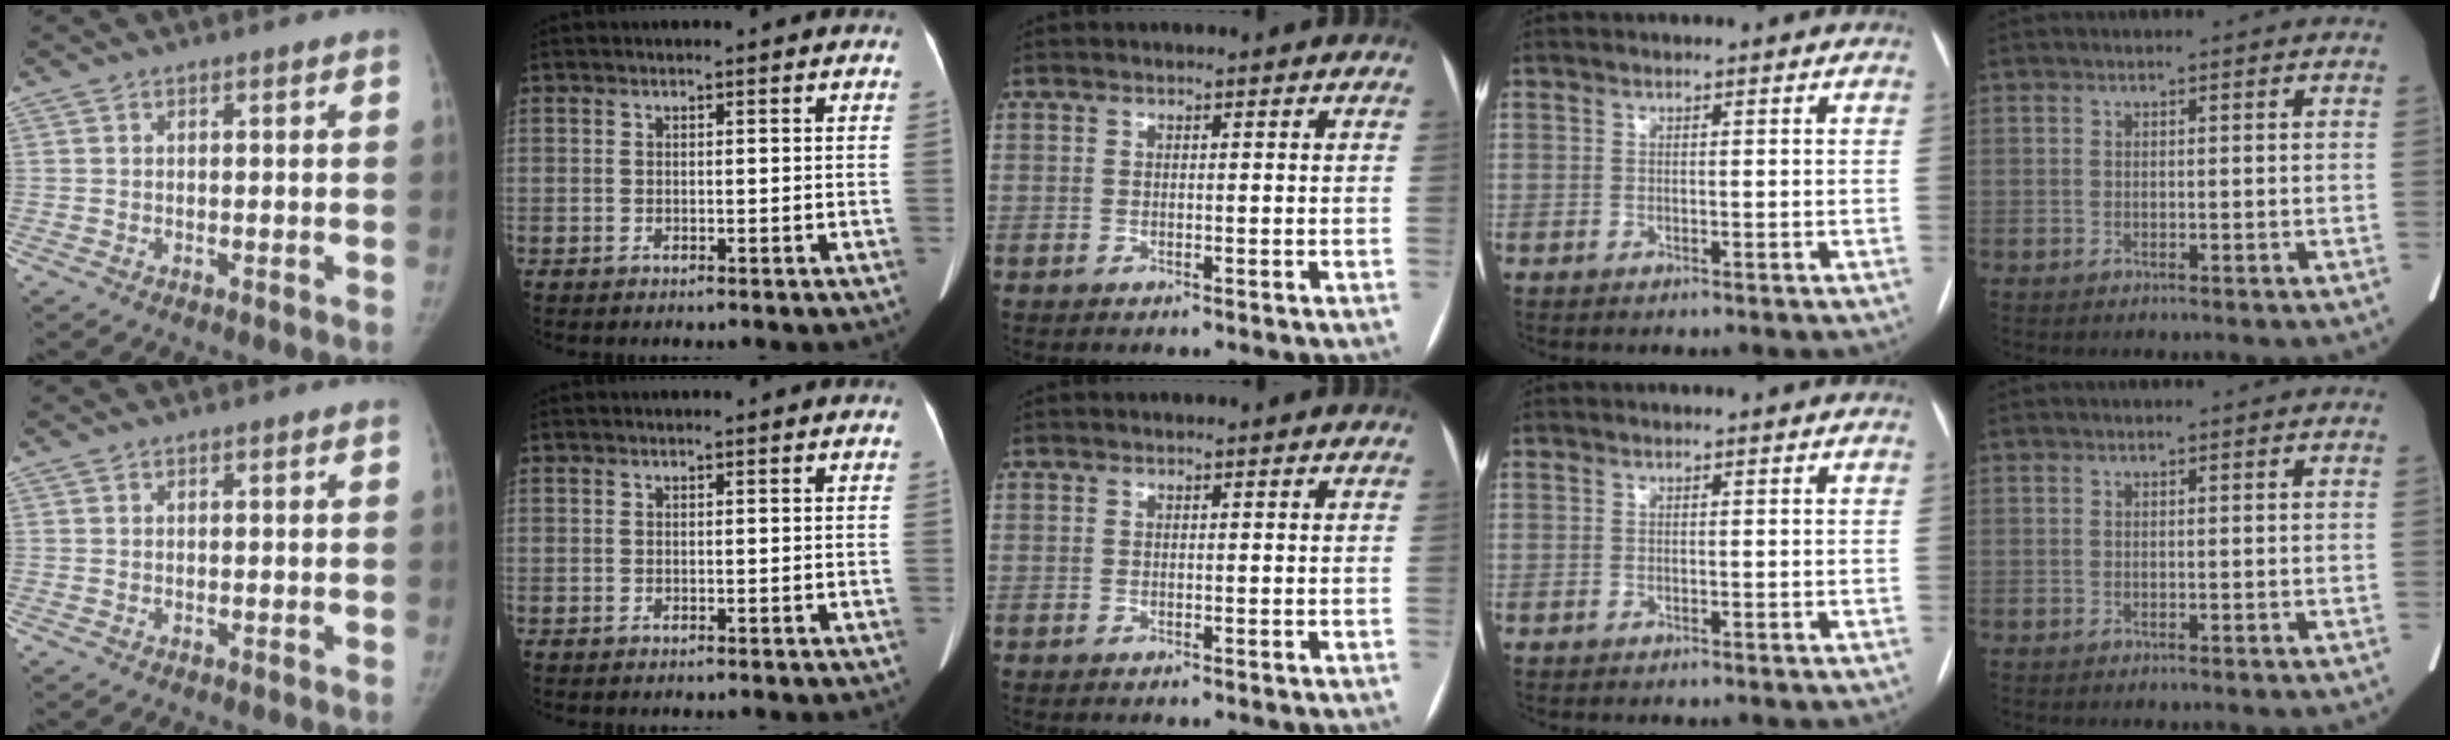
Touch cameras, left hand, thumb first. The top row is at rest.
{}